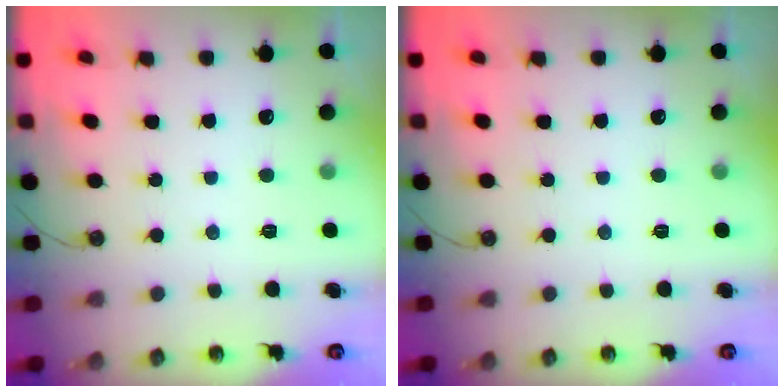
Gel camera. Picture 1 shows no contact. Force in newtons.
{"total": 0.0}